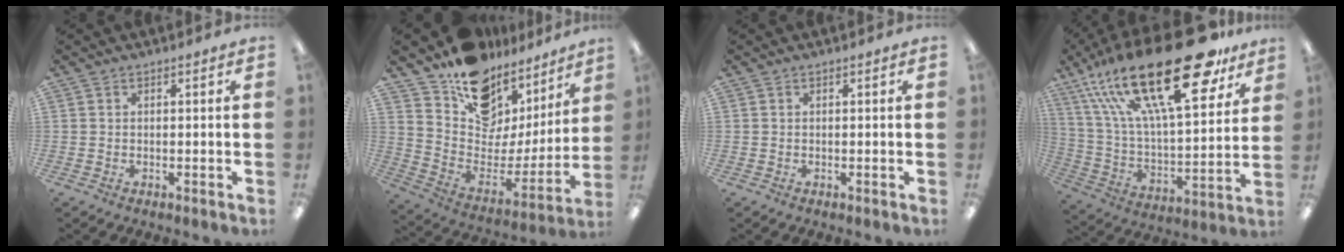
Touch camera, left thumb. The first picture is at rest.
{"total": 13.4, "force": [10.2, 7.8, 3.7], "torque": [-0.063, -0.101, 0.181]}
{"total": 0.0}
{"total": 33.7, "force": [19.1, 12.5, 24.8], "torque": [-0.446, -0.111, 0.314]}